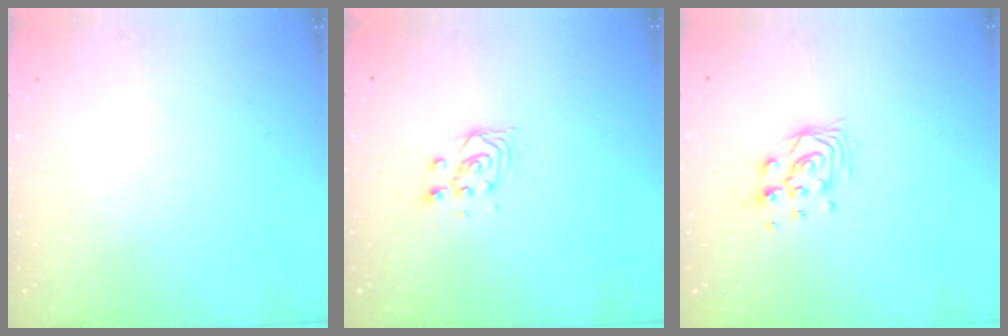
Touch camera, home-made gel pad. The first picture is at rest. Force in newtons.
{"total": 3.5, "press": 3.5, "slide": 0.0}
{"total": 8.6, "press": 8.5, "slide": 0.9}